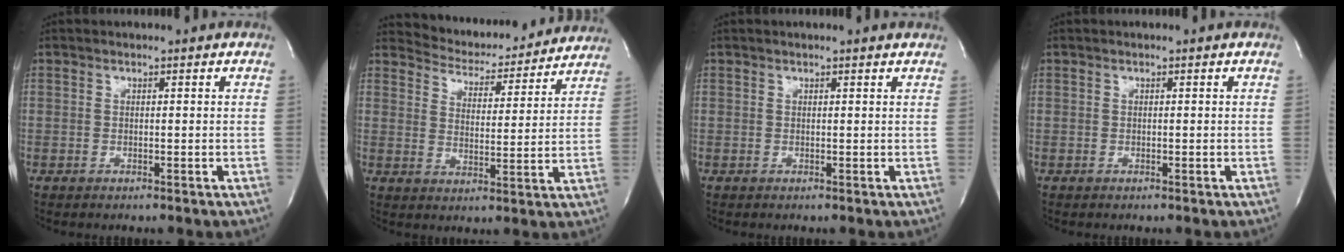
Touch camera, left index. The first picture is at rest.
{"total": 13.4, "force": [12.9, 3.0, 1.8], "torque": [-0.016, -0.007, 0.165]}
{"total": 1.5, "force": [1.3, -0.1, 0.6], "torque": [-0.015, 0.002, 0.008]}
{"total": 0.0}